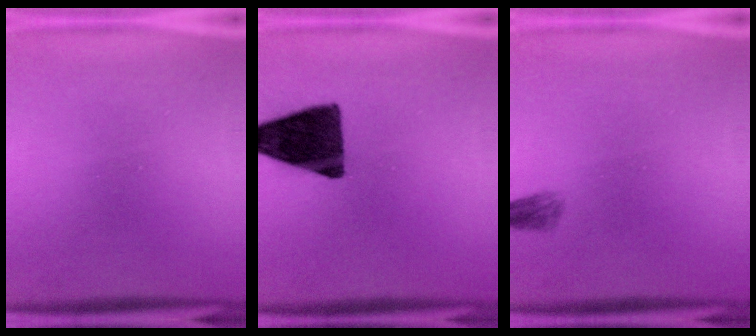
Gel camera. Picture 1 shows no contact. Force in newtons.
{"total": 13.3}
{"total": 1.7}